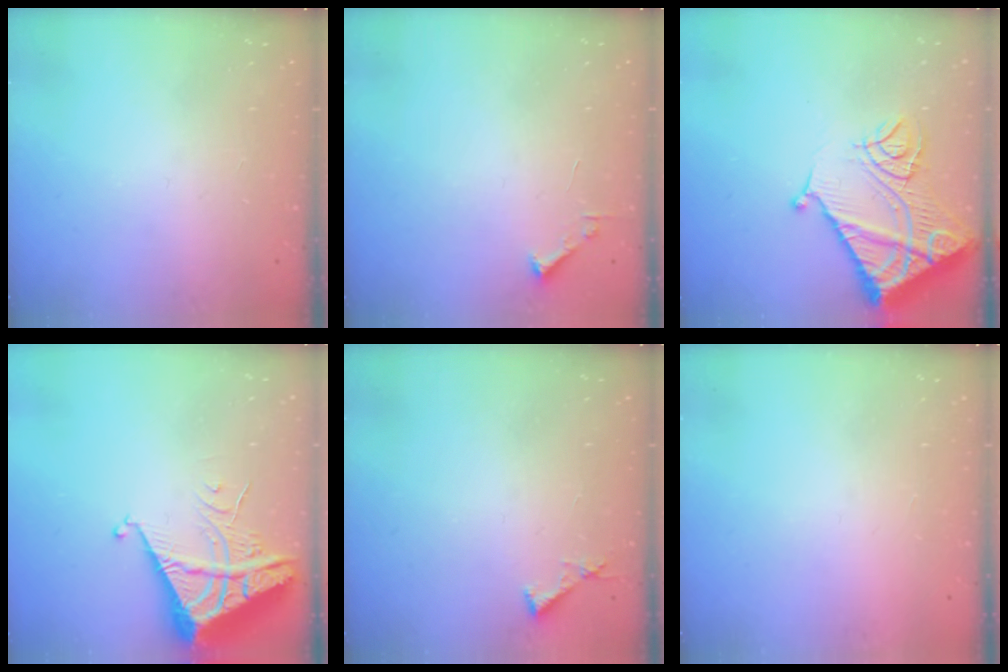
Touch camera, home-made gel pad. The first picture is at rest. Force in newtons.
{"total": 1.7, "press": 1.7, "slide": 0.2}
{"total": 16.1, "press": 16.0, "slide": 1.8}
{"total": 6.6, "press": 6.6, "slide": 0.6}
{"total": 3.8, "press": 3.8, "slide": 0.3}
{"total": 1.5, "press": 1.5, "slide": 0.1}